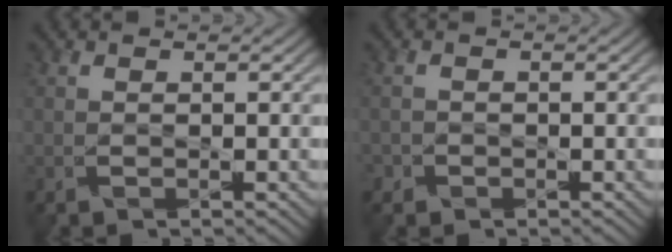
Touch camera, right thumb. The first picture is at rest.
{"total": 1.0, "force": [-0.7, 0.8, 0.0], "torque": [0.003, -0.001, -0.017]}